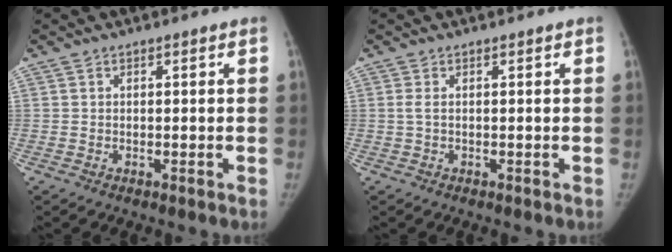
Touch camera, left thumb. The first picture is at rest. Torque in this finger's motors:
{"motor_torque": [-0.24, 0.24, 0.48, -0.13, -0.05]}